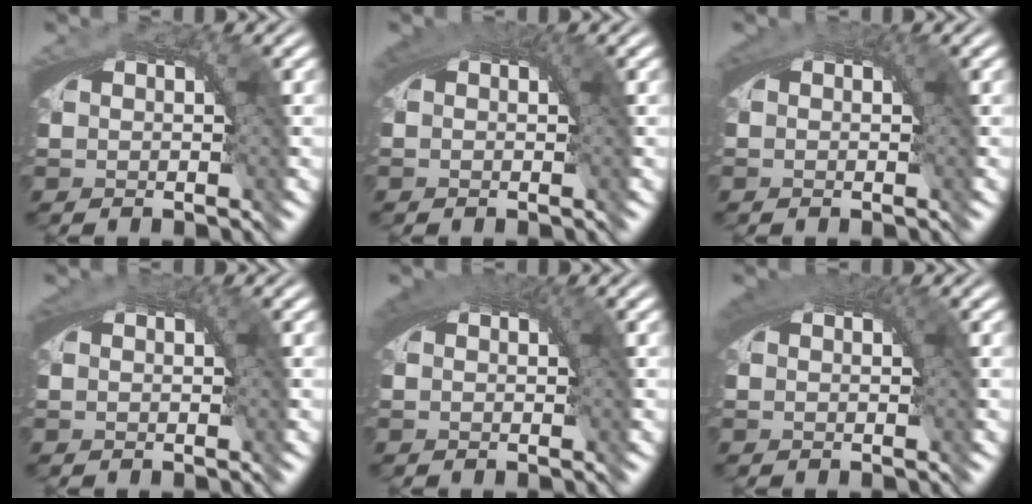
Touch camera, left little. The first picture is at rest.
{"total": 0.7, "force": [0.1, 0.5, 0.5], "torque": [-0.007, -0.004, 0.003]}
{"total": 0.0}
{"total": 0.0}
{"total": 1.2, "force": [0.2, 0.7, 0.9], "torque": [-0.014, -0.003, 0.004]}
{"total": 1.2, "force": [0.3, 0.7, 0.9], "torque": [-0.013, -0.004, 0.004]}